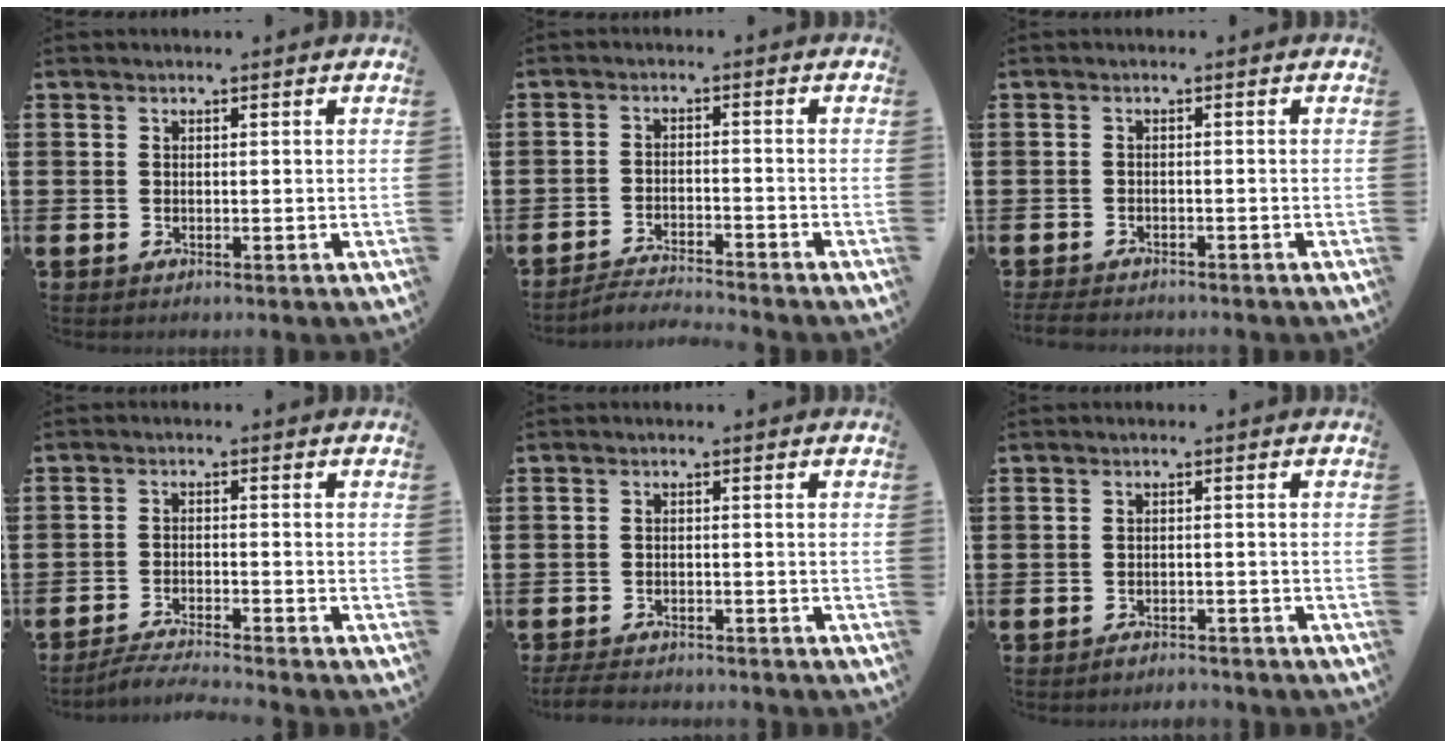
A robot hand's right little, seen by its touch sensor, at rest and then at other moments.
{"total": 2.6, "force": [-2.6, -0.2, 0.1], "torque": [-0.005, 0.002, -0.055]}
{"total": 1.6, "force": [-1.5, 0.2, 0.5], "torque": [-0.010, 0.004, -0.031]}
{"total": 2.9, "force": [-2.8, -0.3, 0.6], "torque": [-0.010, 0.001, -0.057]}
{"total": 2.3, "force": [-2.3, 0.2, 0.4], "torque": [-0.009, 0.005, -0.048]}
{"total": 1.6, "force": [-1.6, 0.1, 0.0], "torque": [-0.007, 0.003, -0.034]}